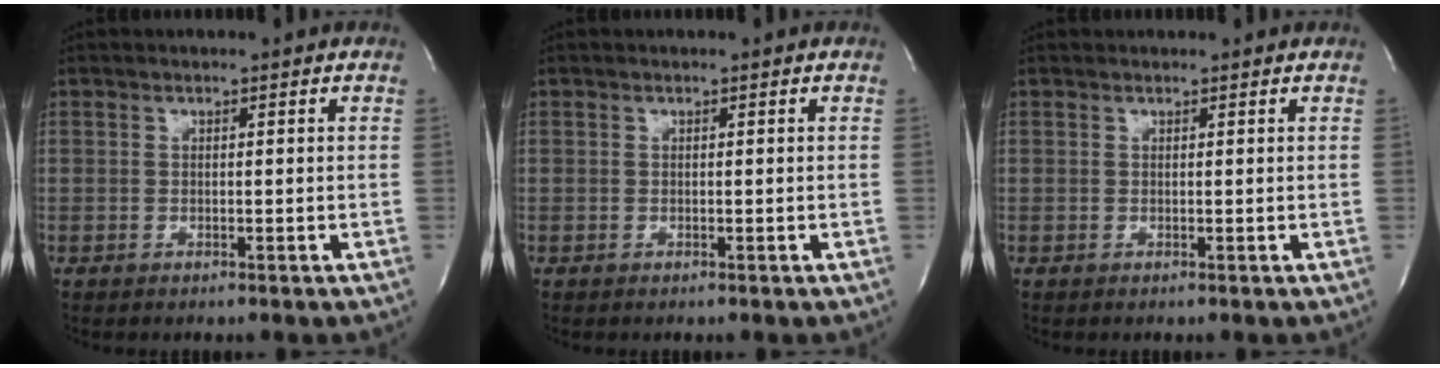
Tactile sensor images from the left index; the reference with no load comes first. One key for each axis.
{"total": 0.0}
{"total": 0.6, "fx": 0.6, "fy": 0.1, "fz": 0.0, "tx": -0.001, "ty": 0.009, "tz": 0.011}